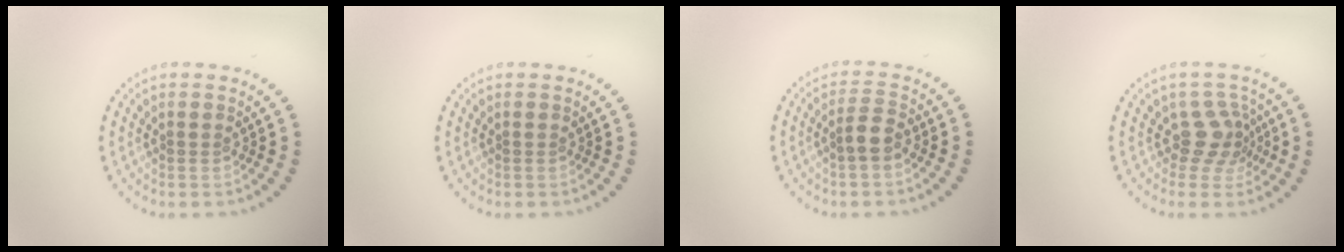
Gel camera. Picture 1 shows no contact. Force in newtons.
{"total": 0.0}
{"total": 2.0, "press": 1.8, "slide": 0.9}
{"total": 2.9, "press": 2.1, "slide": 1.9}